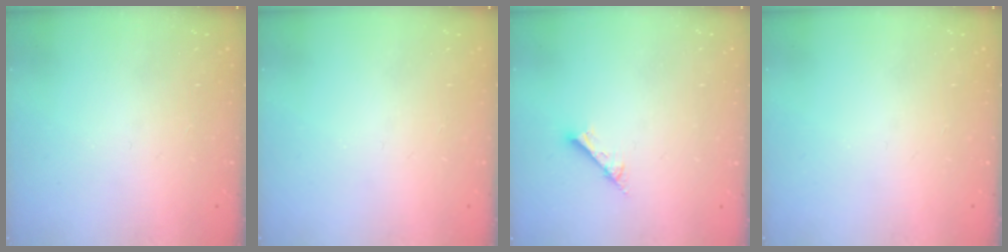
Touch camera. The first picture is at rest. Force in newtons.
{"total": 0.0}
{"total": 5.0, "press": 5.0, "slide": 0.7}
{"total": 0.0}